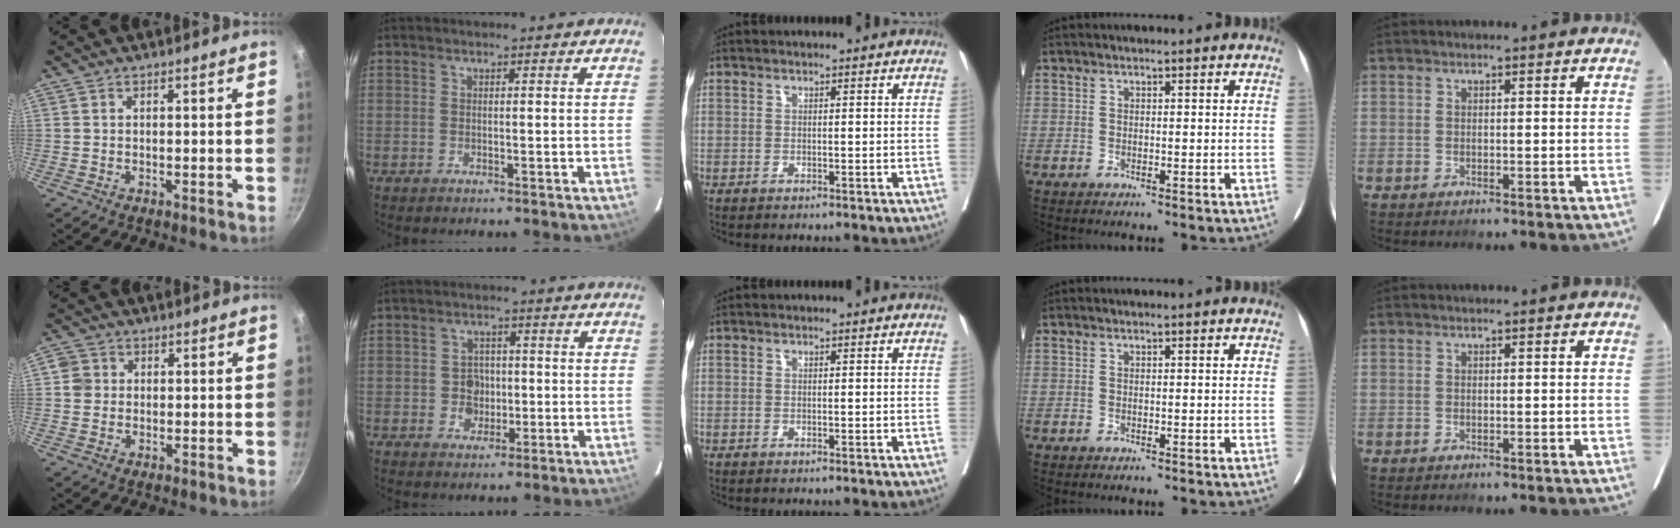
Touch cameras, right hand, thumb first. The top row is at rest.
{"thumb": {"total": 3.2, "force": [0.4, 3.1, 0.9], "torque": [0.002, 0.004, 0.004]}, "index": {"total": 3.8, "force": [-0.5, 3.3, 1.8], "torque": [-0.025, 0.010, -0.005]}}